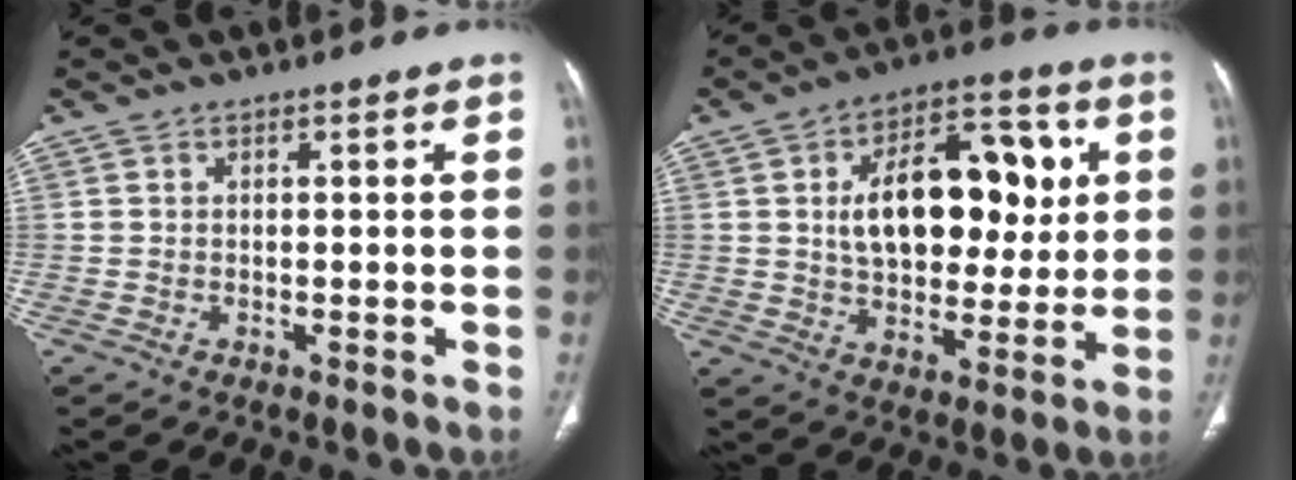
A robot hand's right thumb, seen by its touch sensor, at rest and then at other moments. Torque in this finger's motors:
{"motor_torque": [0.72, 2.46, 1.55, 0.57, 0.36]}